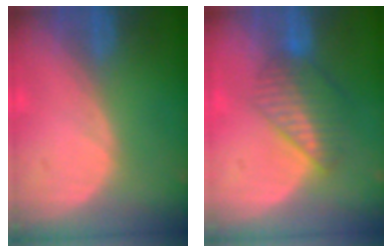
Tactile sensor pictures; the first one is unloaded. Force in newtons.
{"total": 7.0, "press": 6.0, "slide": 3.5}